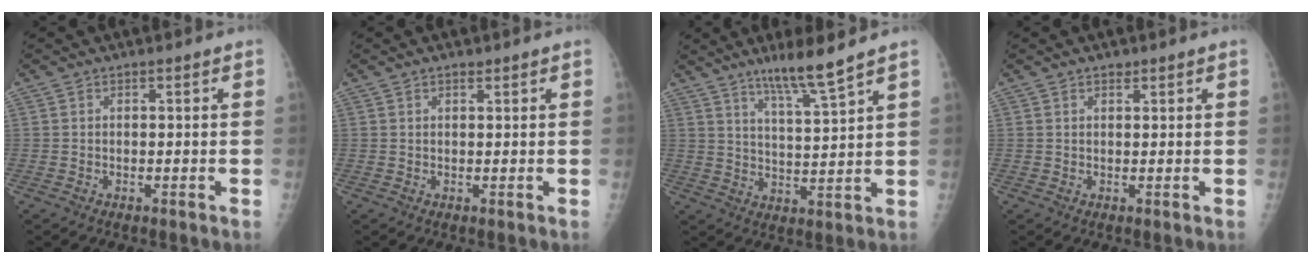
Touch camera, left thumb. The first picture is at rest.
{"total": 1.1, "force": [0.9, 0.6, 0.3], "torque": [0.007, -0.002, 0.012]}
{"total": 8.1, "force": [6.2, -0.1, 5.3], "torque": [-0.093, -0.047, 0.113]}
{"total": 1.4, "force": [1.0, 0.8, 0.3], "torque": [0.008, -0.003, 0.014]}